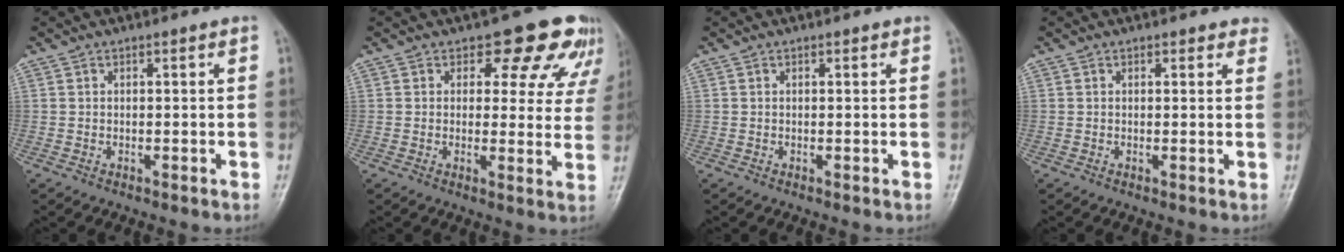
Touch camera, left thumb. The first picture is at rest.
{"total": 11.0, "force": [7.6, 6.3, 4.8], "torque": [0.002, -0.031, 0.067]}
{"total": 0.5, "force": [0.3, 0.3, 0.2], "torque": [-0.003, -0.002, 0.001]}
{"total": 2.5, "force": [2.1, 1.3, 0.6], "torque": [0.021, -0.006, 0.010]}